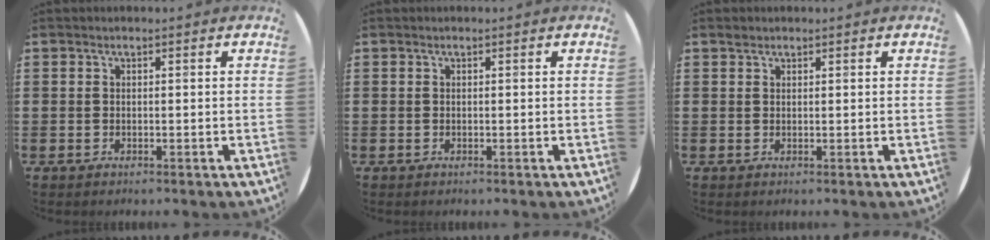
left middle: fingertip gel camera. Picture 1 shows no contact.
{"total": 0.0}
{"total": 0.7, "force": [0.6, 0.3, 0.1], "torque": [0.005, -0.002, 0.011]}